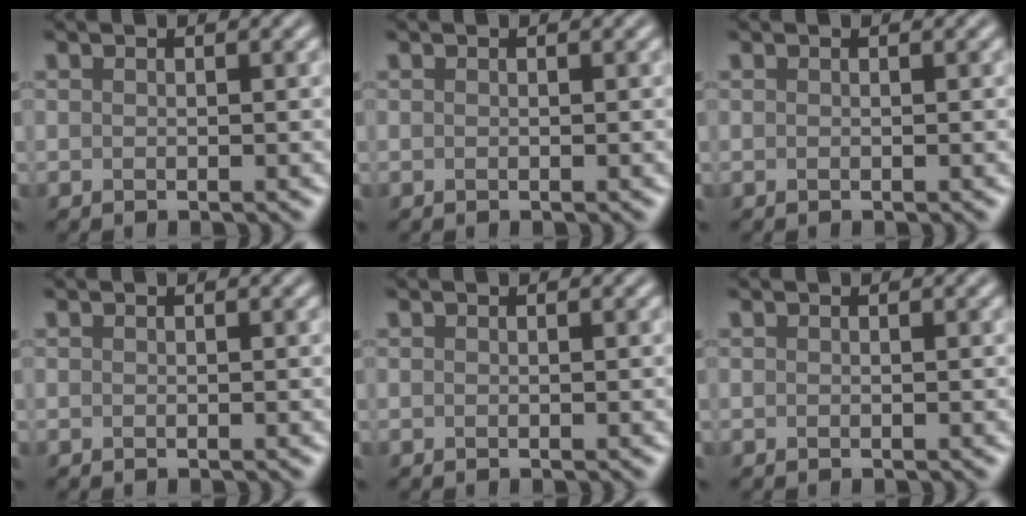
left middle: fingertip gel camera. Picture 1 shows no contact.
{"total": 0.0}
{"total": 0.0}
{"total": 0.0}
{"total": 0.0}
{"total": 0.0}